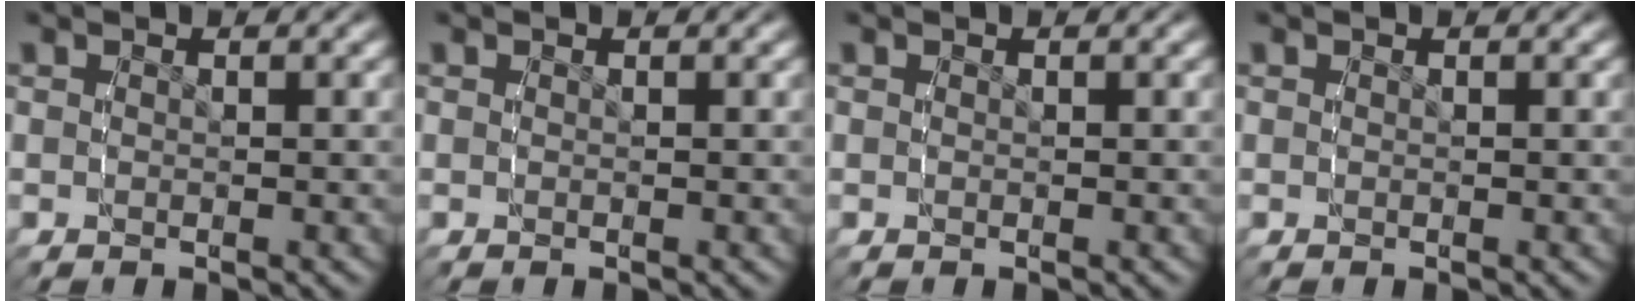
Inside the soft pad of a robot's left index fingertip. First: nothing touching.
{"total": 0.0}
{"total": 0.0}
{"total": 0.0}